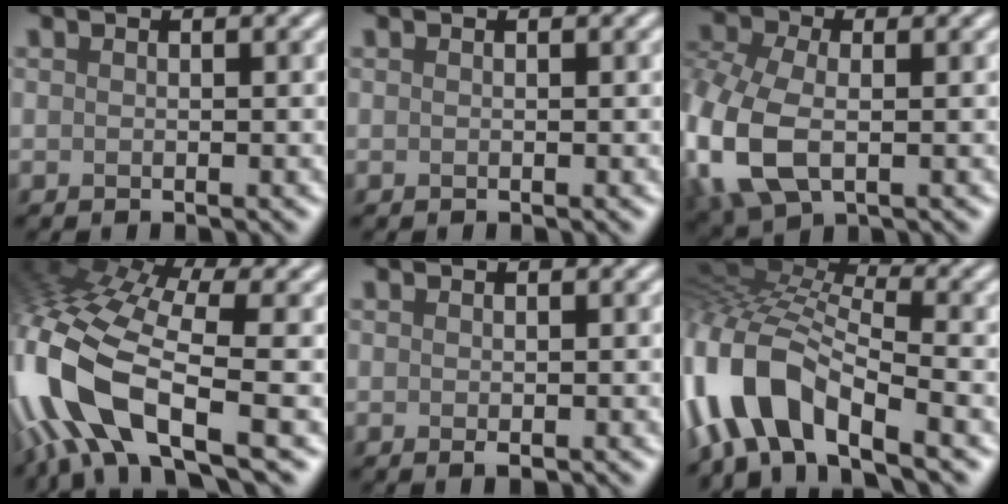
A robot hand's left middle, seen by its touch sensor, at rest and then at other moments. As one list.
[{"total": 0.0}, {"total": 9.7, "force": [-1.4, 6.4, 7.0], "torque": [-0.193, -0.017, -0.025]}, {"total": 14.0, "force": [-3.3, 6.4, 12.0], "torque": [-0.283, -0.002, -0.067]}, {"total": 0.6, "force": [-0.2, 0.3, 0.5], "torque": [-0.009, -0.003, 0.000]}, {"total": 10.6, "force": [-4.4, 5.0, 8.3], "torque": [-0.158, 0.018, -0.100]}]